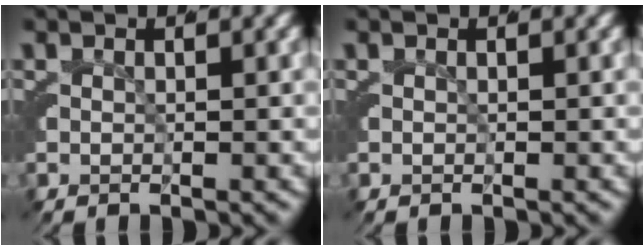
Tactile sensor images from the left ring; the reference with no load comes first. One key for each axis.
{"total": 0.0}